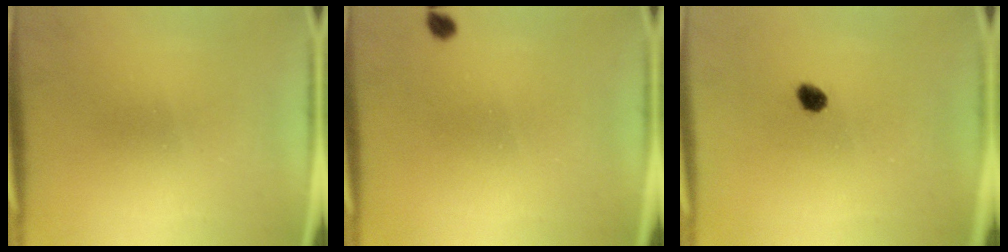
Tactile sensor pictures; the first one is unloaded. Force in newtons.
{"total": 1.2}
{"total": 2.2}